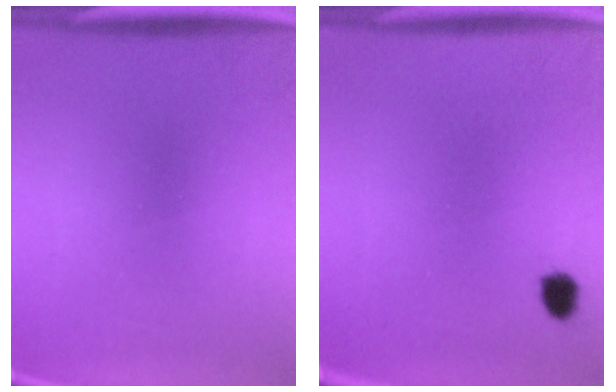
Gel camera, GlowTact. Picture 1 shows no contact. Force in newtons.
{"total": 2.4}